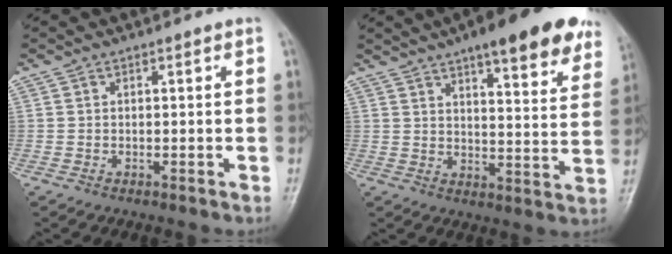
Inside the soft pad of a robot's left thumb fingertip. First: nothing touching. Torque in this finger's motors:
{"motor_torque": [0.31, 0.22, 1.42, -1.35, 0.06]}